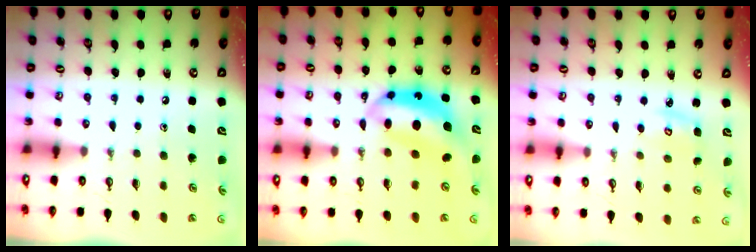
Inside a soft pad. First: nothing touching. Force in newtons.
{"total": 10.5, "press": 10.5, "slide": 0.9}
{"total": 4.0, "press": 3.9, "slide": 0.4}